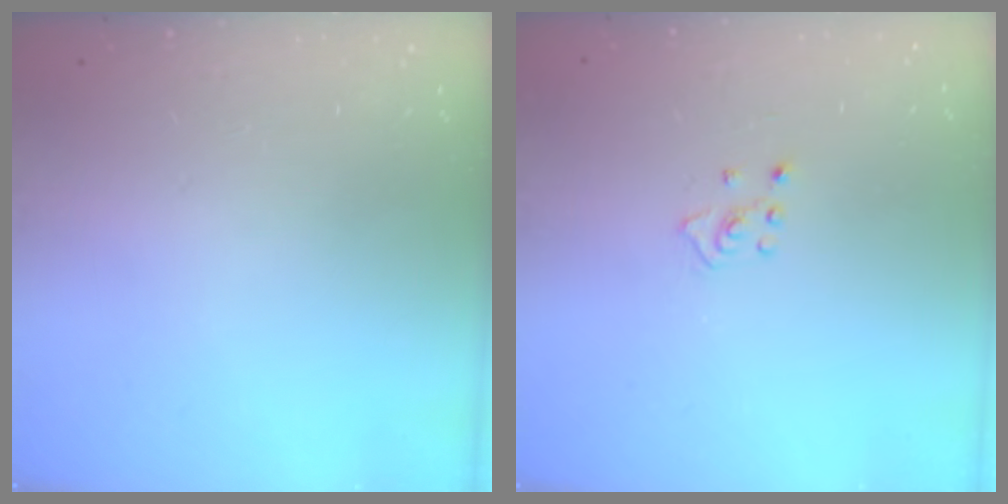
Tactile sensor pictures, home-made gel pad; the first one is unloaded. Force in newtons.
{"total": 2.4, "press": 2.4, "slide": 0.5}